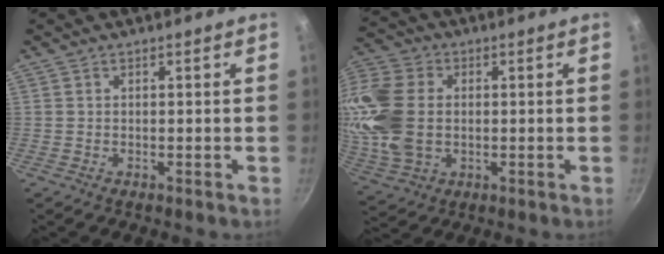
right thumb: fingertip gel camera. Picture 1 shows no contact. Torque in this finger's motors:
{"motor_torque": [1.94, 1.95, 2.21, -0.14, 0.64]}